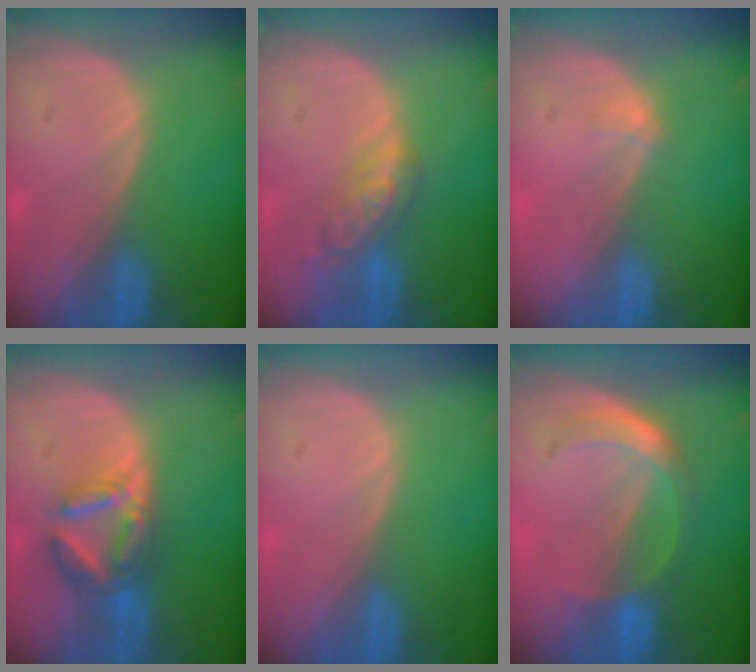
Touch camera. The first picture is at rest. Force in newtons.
{"total": 5.7, "press": 4.9, "slide": 2.9}
{"total": 1.1, "press": 0.8, "slide": 0.7}
{"total": 7.2, "press": 6.3, "slide": 3.5}
{"total": 0.0}
{"total": 6.0, "press": 5.2, "slide": 3.1}